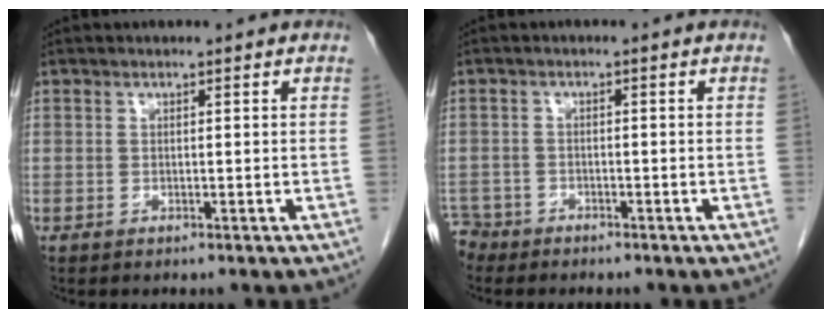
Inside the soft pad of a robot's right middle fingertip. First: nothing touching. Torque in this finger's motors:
{"motor_torque": [0.19, -0.20, 0.03, -0.16]}